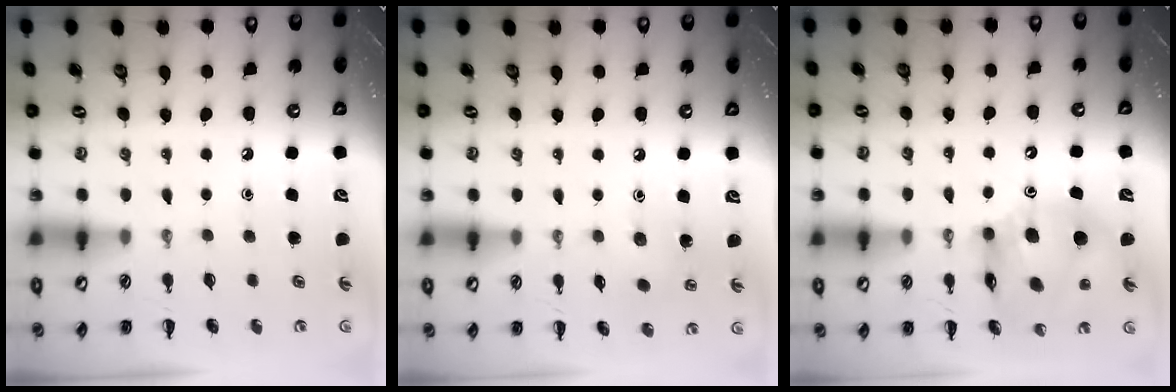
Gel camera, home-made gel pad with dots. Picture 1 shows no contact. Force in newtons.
{"total": 6.0, "press": 5.9, "slide": 1.1}
{"total": 12.8, "press": 12.2, "slide": 3.7}